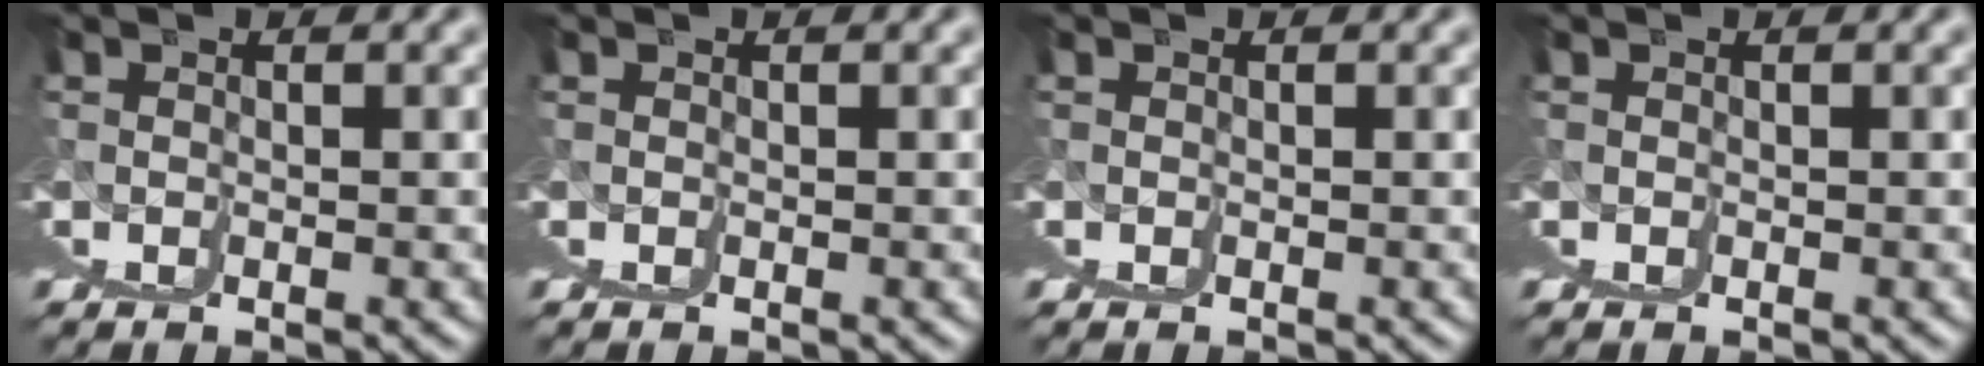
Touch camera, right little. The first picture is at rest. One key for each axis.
{"total": 0.0}
{"total": 0.0}
{"total": 0.0}